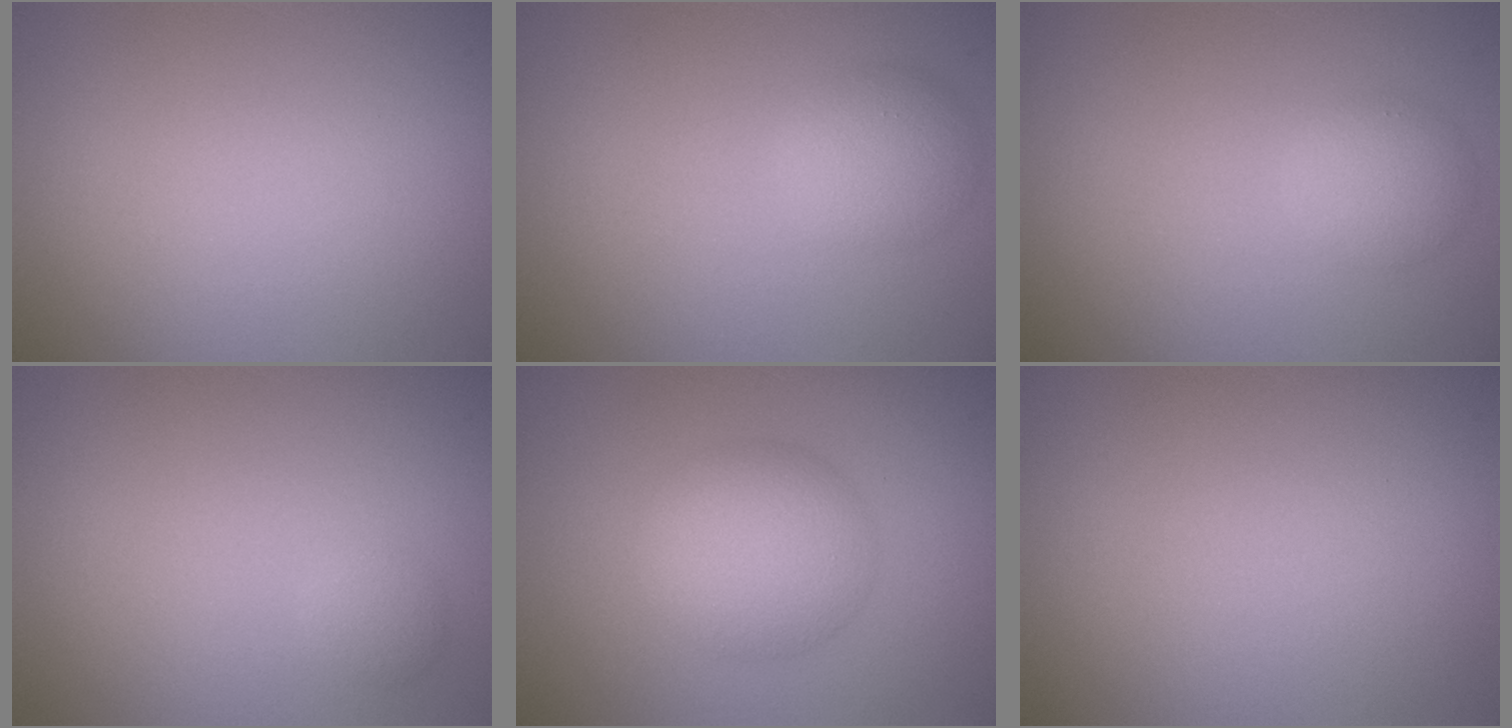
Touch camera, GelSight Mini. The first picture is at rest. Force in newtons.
{"total": 2.6, "press": 2.6, "slide": 0.1}
{"total": 2.2, "press": 2.2, "slide": 0.2}
{"total": 1.0, "press": 1.0, "slide": 0.1}
{"total": 5.2, "press": 5.2, "slide": 0.0}
{"total": 0.0}